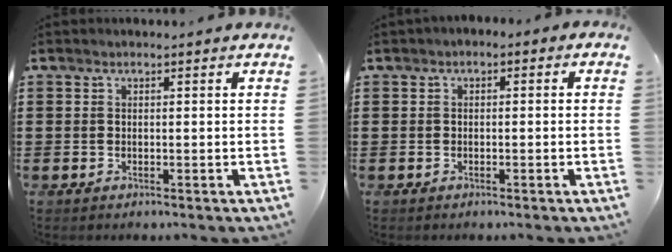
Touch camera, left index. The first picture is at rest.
{"total": 1.0, "force": [-0.9, 0.4, 0.4], "torque": [-0.011, 0.001, -0.019]}